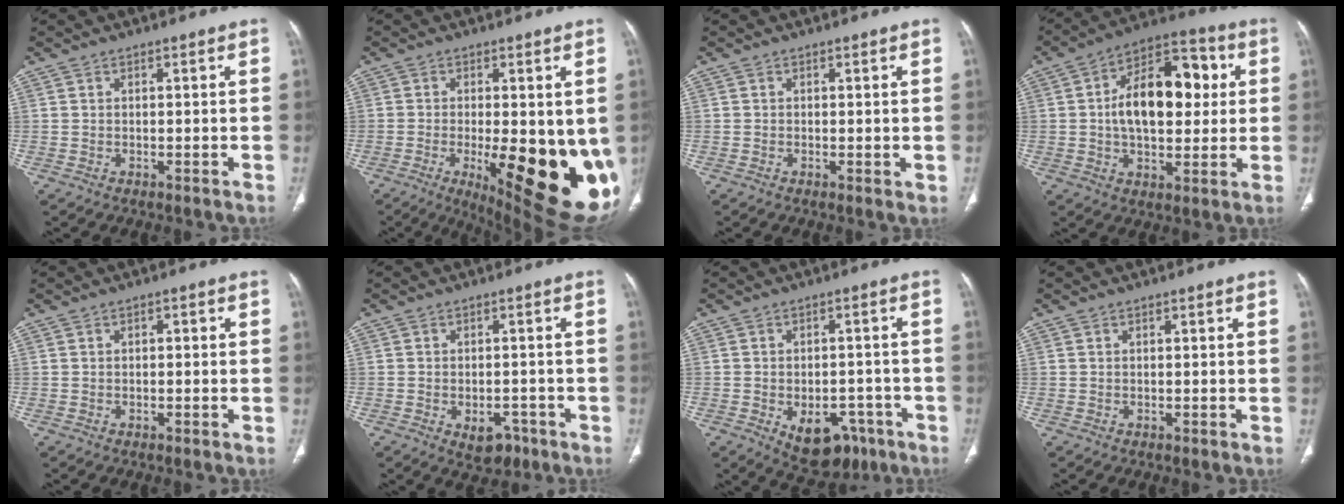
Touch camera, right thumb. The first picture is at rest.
{"total": 21.8, "force": [-4.4, 7.5, 20.0], "torque": [-0.211, -0.030, -0.035]}
{"total": 1.0, "force": [-0.1, 0.4, 0.9], "torque": [-0.014, -0.004, -0.003]}
{"total": 17.9, "force": [2.3, 10.4, 14.4], "torque": [-0.195, 0.023, 0.031]}
{"total": 0.9, "force": [0.1, 0.6, 0.7], "torque": [-0.008, 0.002, -0.002]}
{"total": 5.1, "force": [-2.5, 3.3, 3.0], "torque": [-0.026, 0.014, -0.026]}
{"total": 11.1, "force": [-5.4, 7.1, 6.7], "torque": [-0.066, 0.027, -0.063]}
{"total": 0.0}